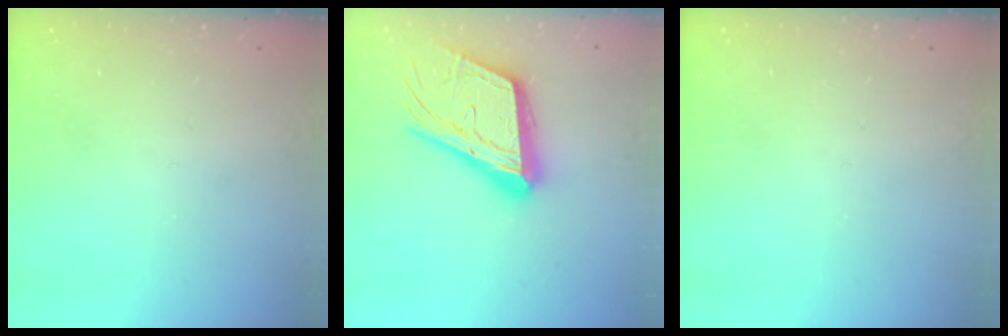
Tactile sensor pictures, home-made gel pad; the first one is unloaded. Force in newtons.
{"total": 23.2, "press": 22.8, "slide": 3.7}
{"total": 0.0}